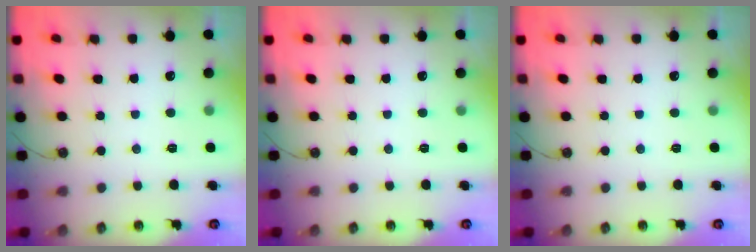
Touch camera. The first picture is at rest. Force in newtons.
{"total": 0.0}
{"total": 0.0}